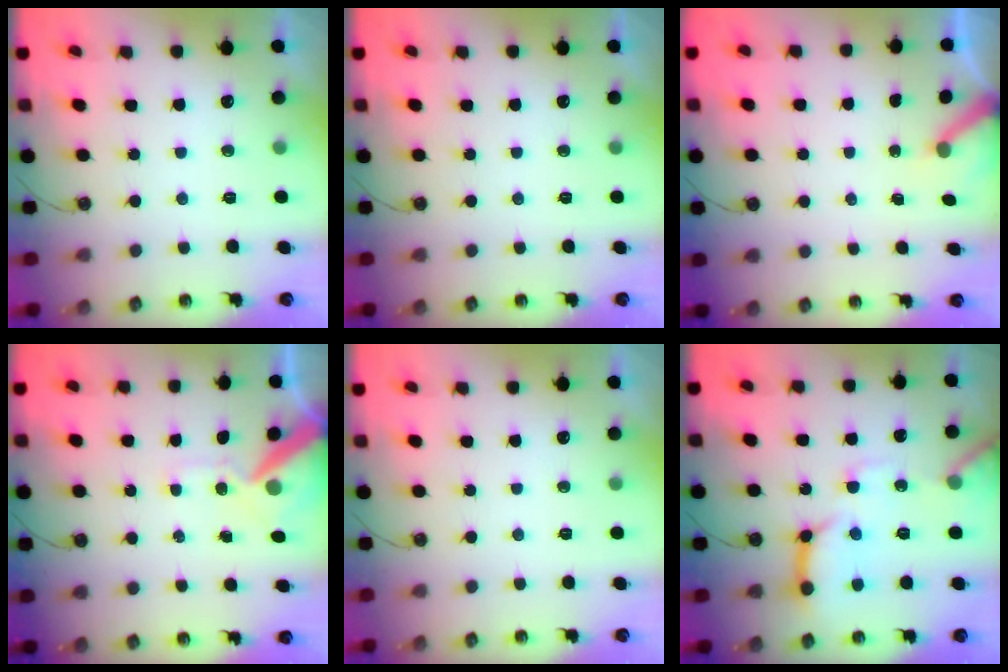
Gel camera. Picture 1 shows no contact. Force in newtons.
{"total": 0.0}
{"total": 3.2, "press": 3.1, "slide": 0.3}
{"total": 11.7, "press": 11.5, "slide": 1.8}
{"total": 0.0}
{"total": 16.1, "press": 16.0, "slide": 1.8}